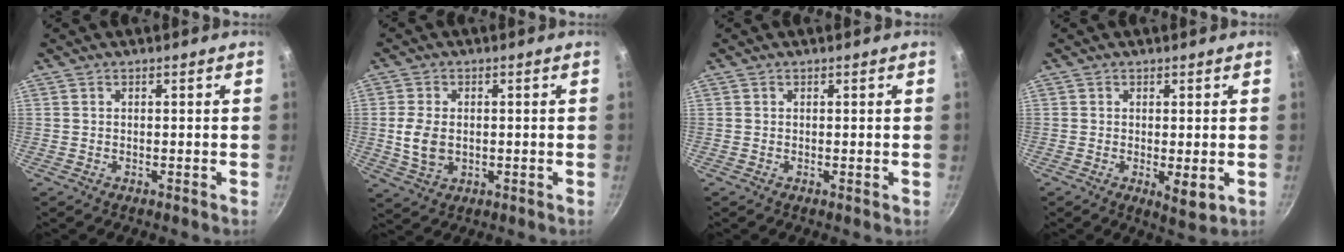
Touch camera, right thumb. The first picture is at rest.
{"total": 6.4, "force": [-0.1, 4.5, 4.6], "torque": [-0.088, 0.000, 0.002]}
{"total": 0.0}
{"total": 4.1, "force": [-0.5, 1.7, 3.7], "torque": [-0.056, -0.013, -0.004]}